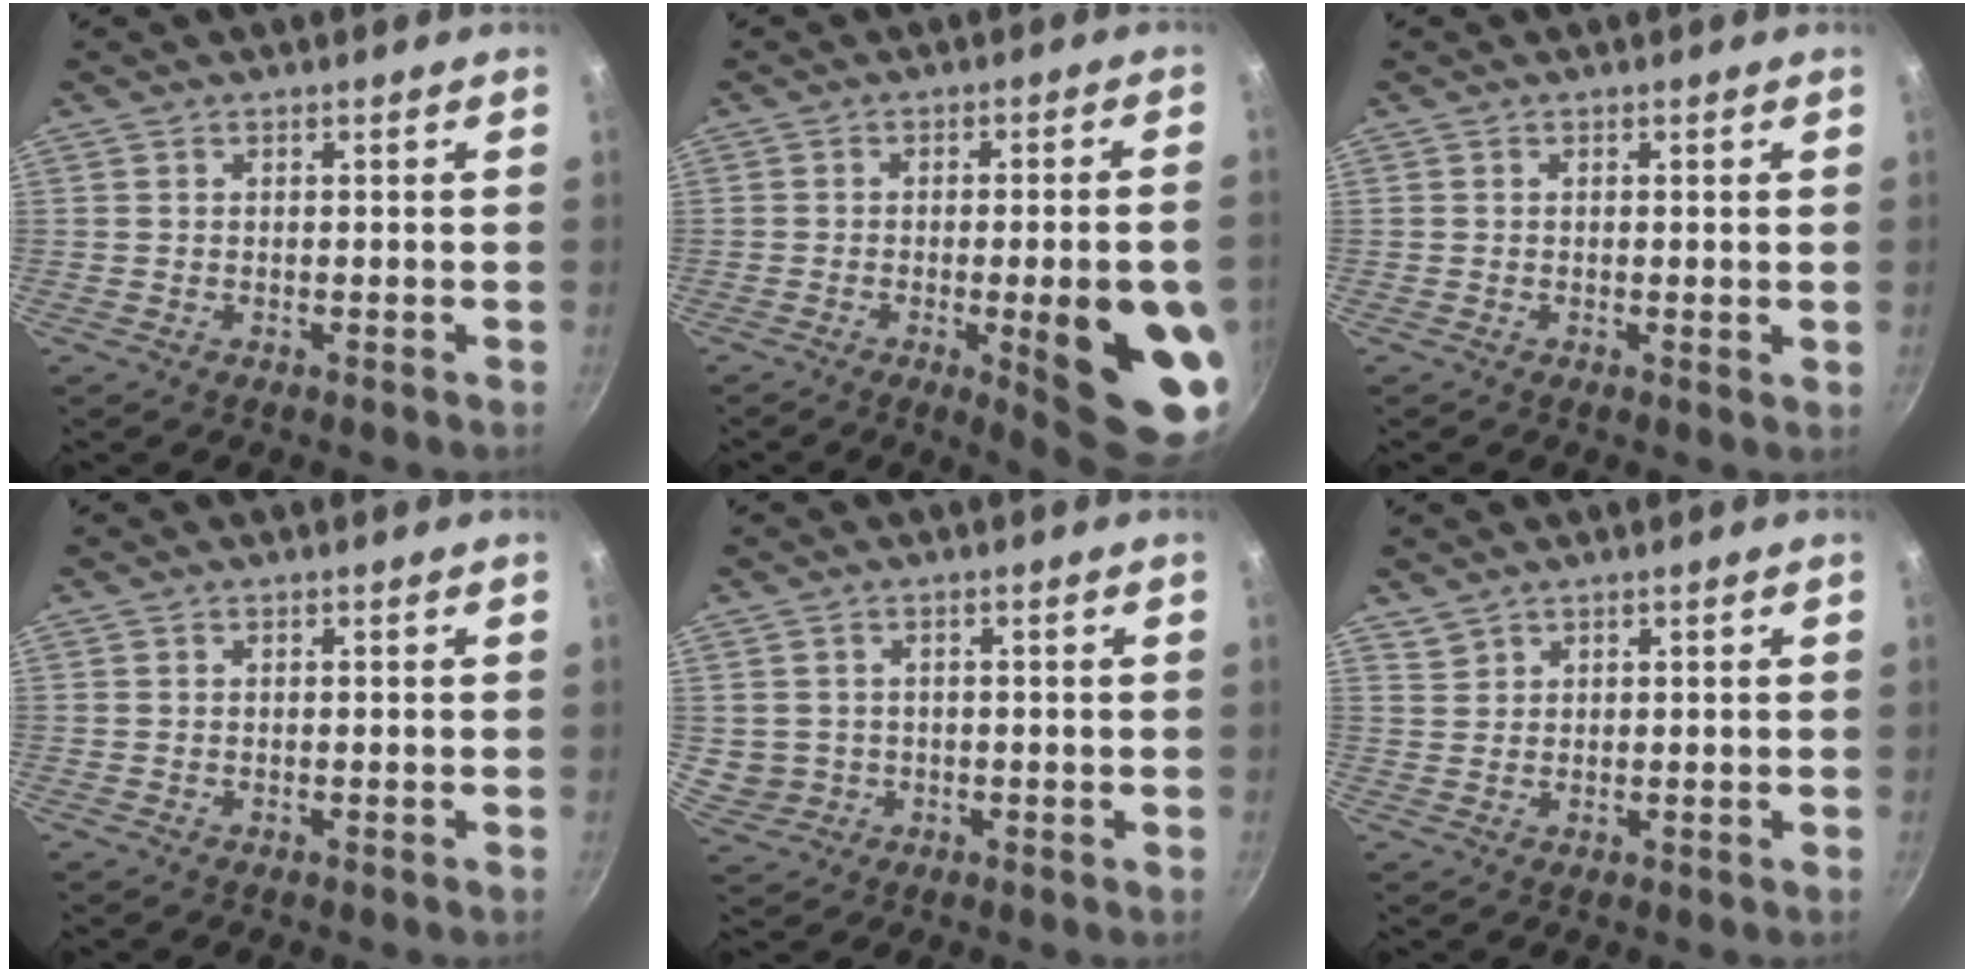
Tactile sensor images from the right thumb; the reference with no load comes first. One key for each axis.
{"total": 16.3, "fx": -4.1, "fy": 3.9, "fz": 15.3, "tx": -0.173, "ty": 0.013, "tz": -0.045}
{"total": 0.8, "fx": 0.1, "fy": 0.3, "fz": 0.7, "tx": -0.010, "ty": -0.002, "tz": 0.000}
{"total": 0.0}
{"total": 4.1, "fx": 0.0, "fy": 3.9, "fz": 1.3, "tx": -0.013, "ty": 0.006, "tz": 0.011}
{"total": 1.7, "fx": 1.5, "fy": 0.8, "fz": 0.1, "tx": 0.007, "ty": 0.004, "tz": 0.034}